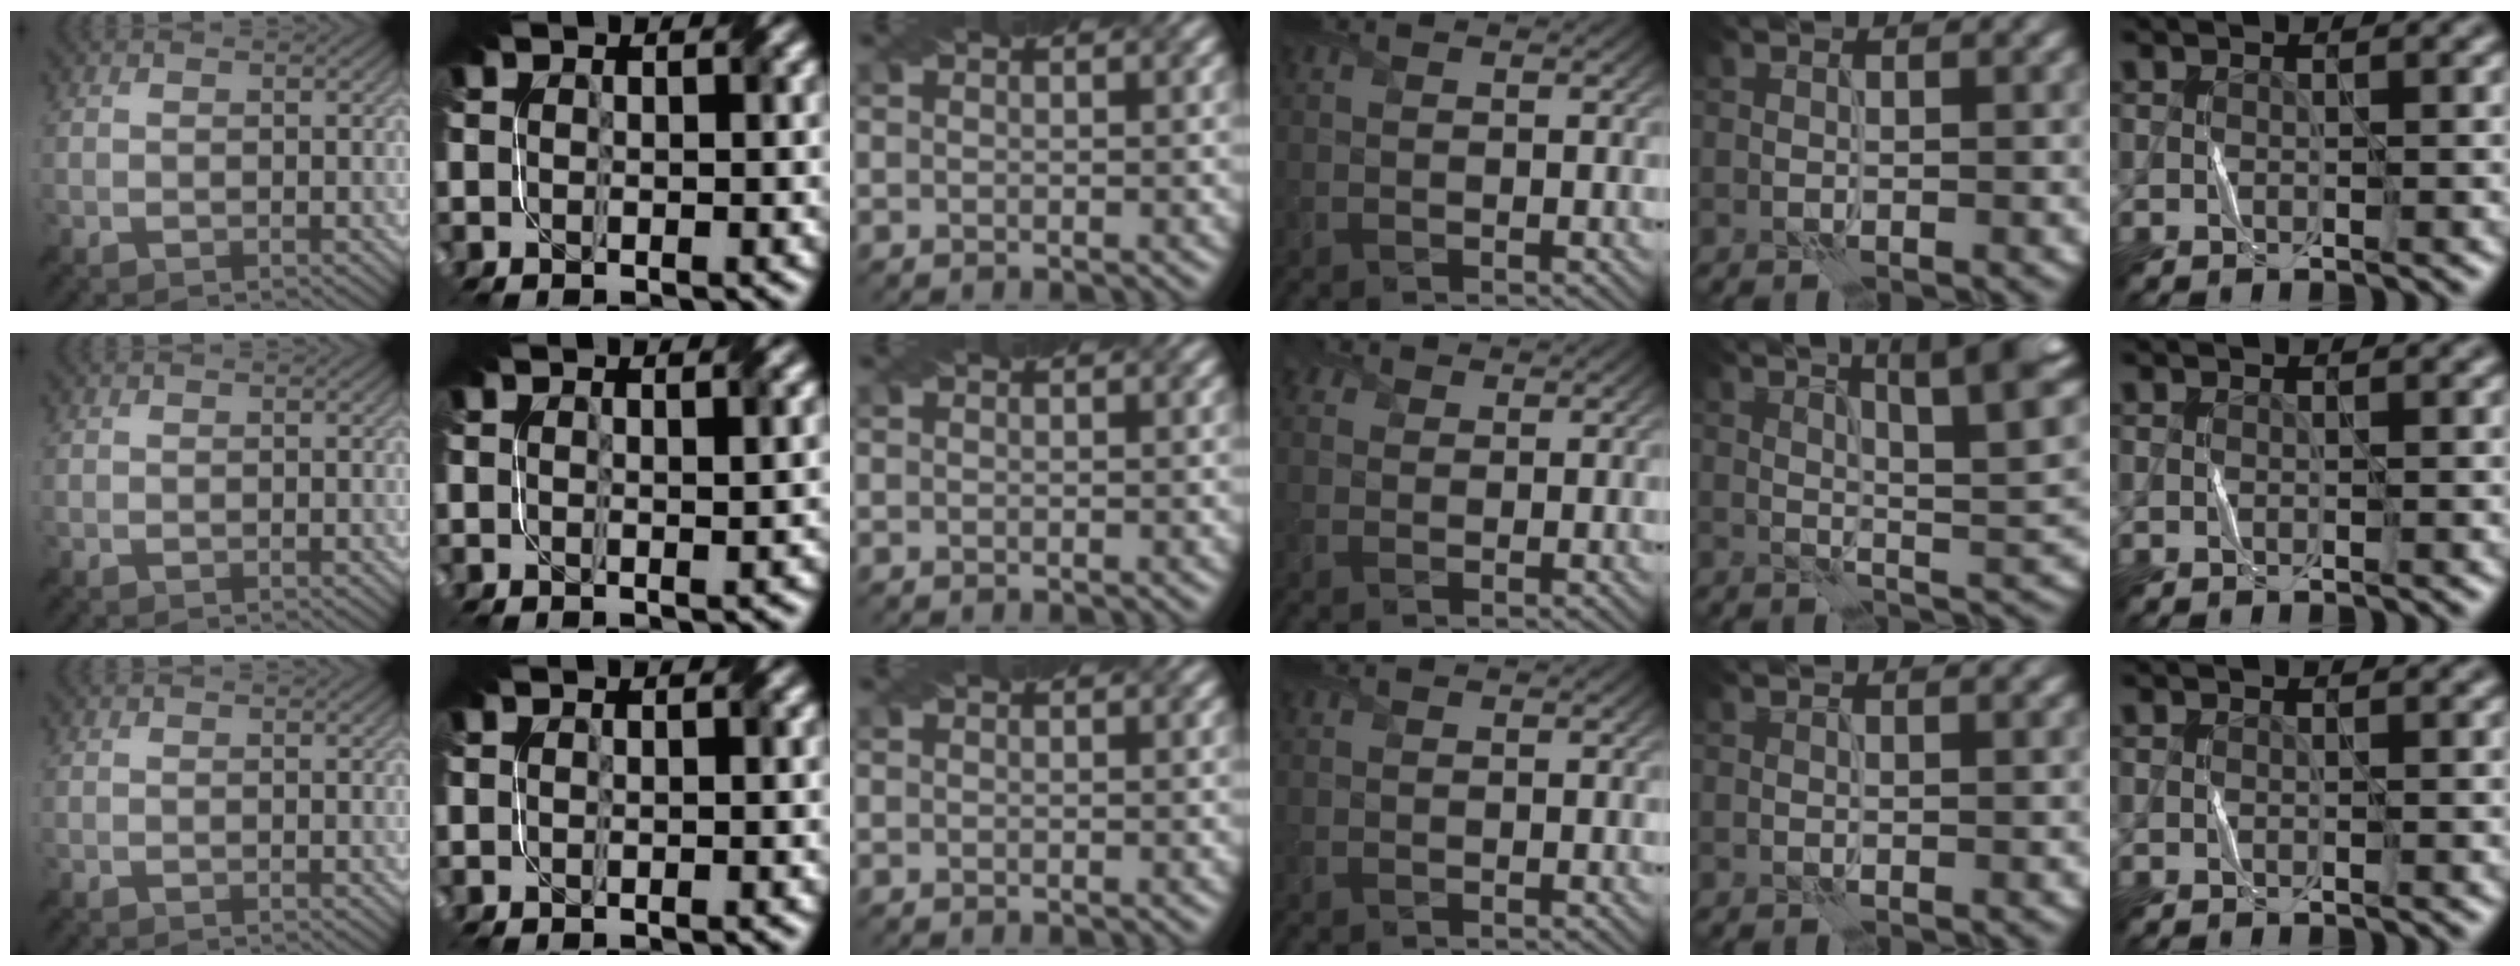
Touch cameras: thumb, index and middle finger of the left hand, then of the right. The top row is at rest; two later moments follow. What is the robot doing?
{"motion": "fold", "object": "bubble wrap"}